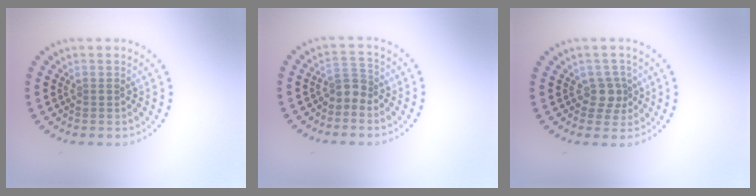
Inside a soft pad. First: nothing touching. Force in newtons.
{"total": 2.0, "press": 1.6, "slide": 1.2}
{"total": 2.1, "press": 1.7, "slide": 1.3}